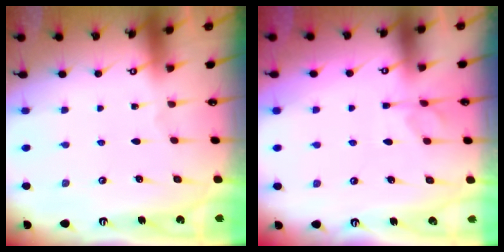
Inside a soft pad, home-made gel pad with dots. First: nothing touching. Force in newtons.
{"total": 2.3, "press": 1.9, "slide": 1.3}